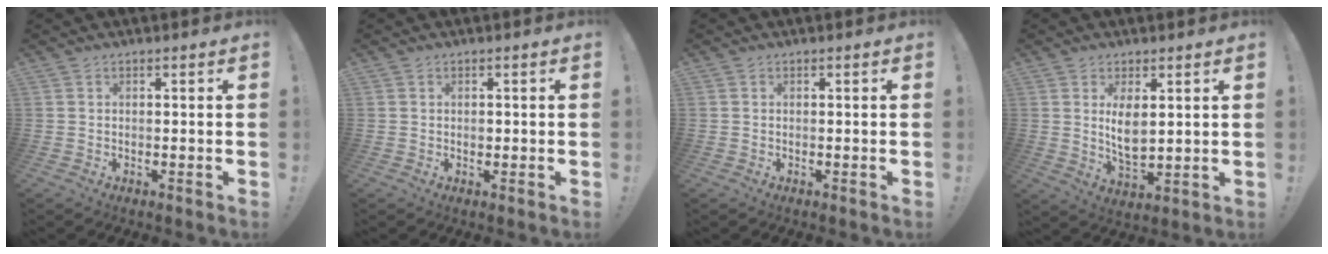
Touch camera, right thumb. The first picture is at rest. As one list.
[{"total": 1.1, "force": [-0.3, 0.9, 0.5], "torque": [-0.004, 0.003, -0.007]}, {"total": 0.0}, {"total": 7.5, "force": [2.2, 3.4, 6.3], "torque": [-0.111, -0.024, 0.034]}]